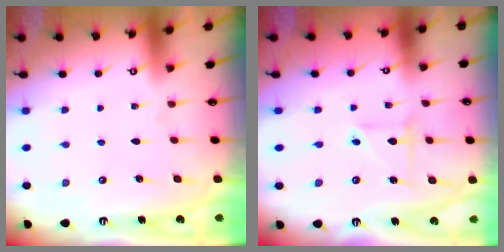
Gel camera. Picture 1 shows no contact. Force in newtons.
{"total": 3.6, "press": 3.6, "slide": 0.3}